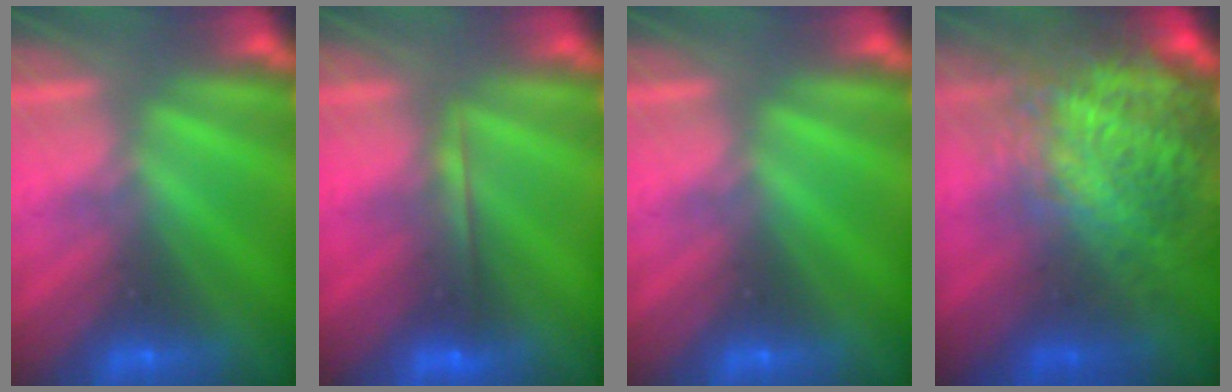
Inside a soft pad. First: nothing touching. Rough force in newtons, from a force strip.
{"total": 2.0}
{"total": 0.0}
{"total": 9.9}